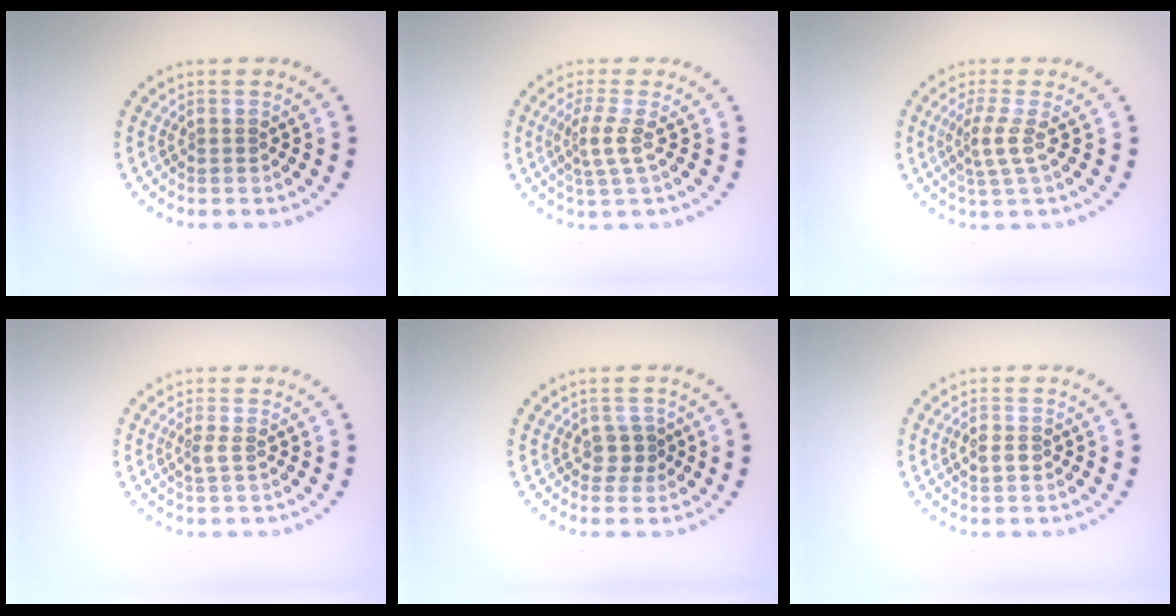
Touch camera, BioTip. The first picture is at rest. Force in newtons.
{"total": 2.3, "press": 1.6, "slide": 1.7}
{"total": 2.2, "press": 1.4, "slide": 1.7}
{"total": 1.0, "press": 0.5, "slide": 0.8}
{"total": 1.6, "press": 1.4, "slide": 0.9}
{"total": 1.3, "press": 1.3, "slide": 0.2}